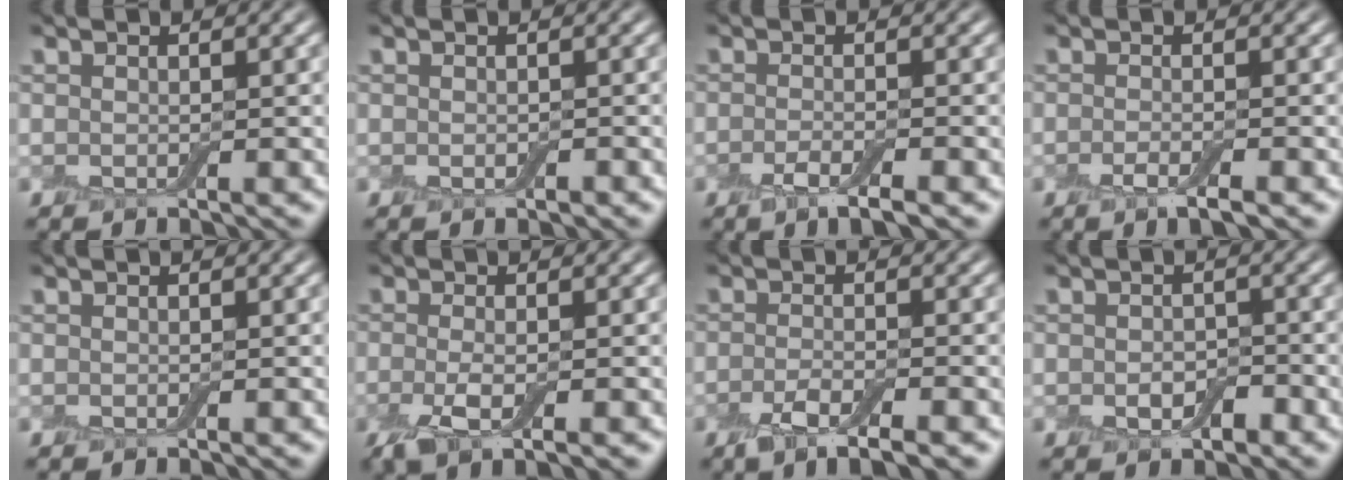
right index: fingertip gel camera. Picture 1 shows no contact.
{"total": 0.6, "force": [-0.2, 0.4, 0.4], "torque": [-0.006, -0.001, -0.002]}
{"total": 2.6, "force": [-1.4, 0.6, 2.1], "torque": [-0.036, -0.001, -0.029]}
{"total": 2.0, "force": [-1.0, 0.4, 1.6], "torque": [-0.026, 0.000, -0.023]}
{"total": 0.0}
{"total": 3.2, "force": [-0.9, 1.1, 2.9], "torque": [-0.063, -0.010, -0.021]}
{"total": 3.6, "force": [-2.0, 1.0, 2.8], "torque": [-0.056, -0.008, -0.041]}
{"total": 2.2, "force": [-0.7, 1.4, 1.5], "torque": [-0.027, -0.002, -0.014]}